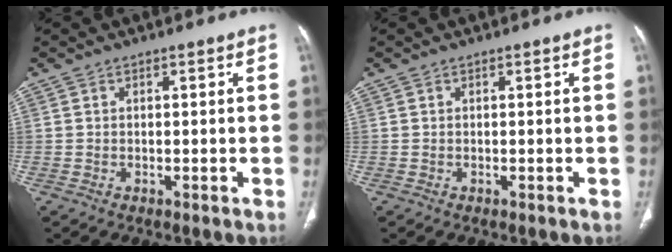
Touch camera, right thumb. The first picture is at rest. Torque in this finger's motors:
{"motor_torque": [-0.04, 0.05, -0.04, 0.04, 0.03]}